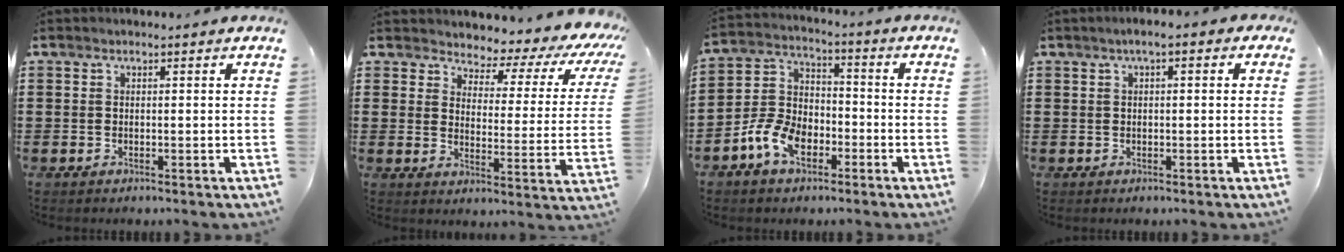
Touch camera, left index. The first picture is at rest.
{"total": 3.6, "force": [3.0, 1.3, 1.4], "torque": [-0.044, -0.030, 0.041]}
{"total": 7.7, "force": [-4.1, 4.8, 4.4], "torque": [-0.118, 0.008, -0.086]}
{"total": 1.7, "force": [-0.1, 0.4, 1.7], "torque": [-0.031, 0.000, -0.004]}